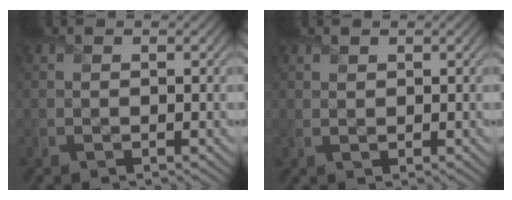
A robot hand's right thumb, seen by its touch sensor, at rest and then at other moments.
{"total": 0.7, "force": [0.6, 0.3, 0.1], "torque": [-0.005, -0.001, 0.014]}